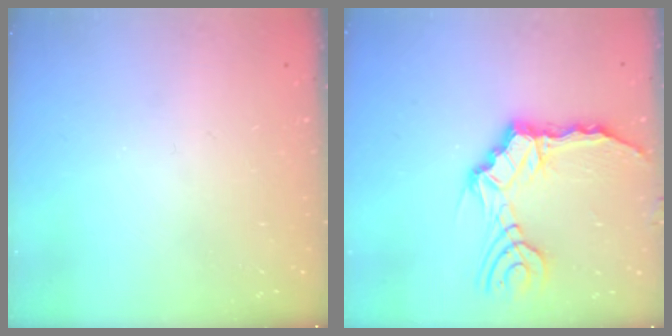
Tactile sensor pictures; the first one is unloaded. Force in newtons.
{"total": 11.1, "press": 10.6, "slide": 3.4}